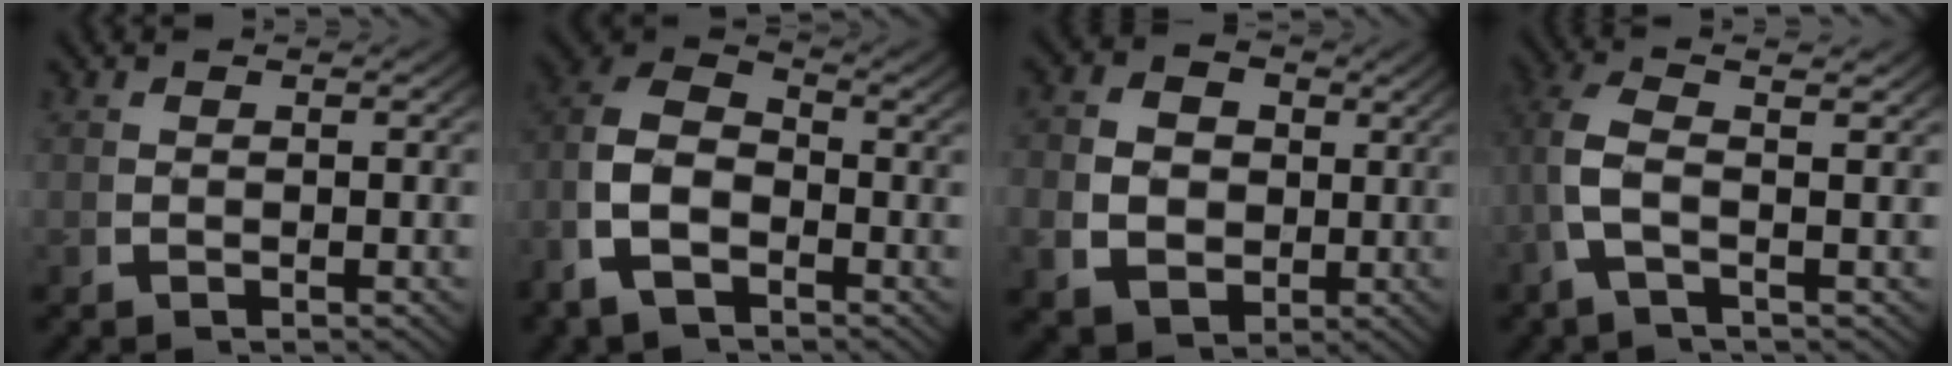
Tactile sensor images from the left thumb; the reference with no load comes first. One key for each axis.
{"total": 7.5, "fx": -0.3, "fy": 5.4, "fz": 5.2, "tx": -0.118, "ty": -0.014, "tz": -0.009}
{"total": 7.6, "fx": 0.3, "fy": 6.2, "fz": 4.3, "tx": -0.088, "ty": -0.032, "tz": 0.015}
{"total": 4.4, "fx": 0.8, "fy": 0.9, "fz": 4.2, "tx": -0.114, "ty": -0.004, "tz": 0.011}